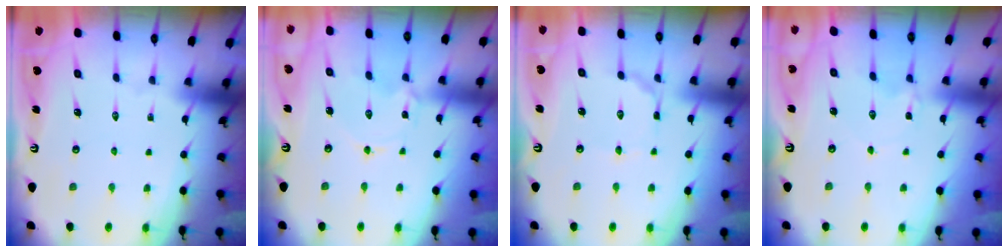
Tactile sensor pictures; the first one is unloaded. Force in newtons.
{"total": 0.9, "press": 0.9, "slide": 0.1}
{"total": 2.2, "press": 2.2, "slide": 0.2}
{"total": 1.8, "press": 1.8, "slide": 0.3}